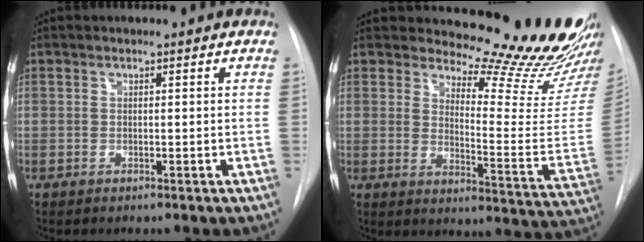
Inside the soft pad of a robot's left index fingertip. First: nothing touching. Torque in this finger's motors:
{"motor_torque": [1.08, -1.06, 0.20, -0.04]}